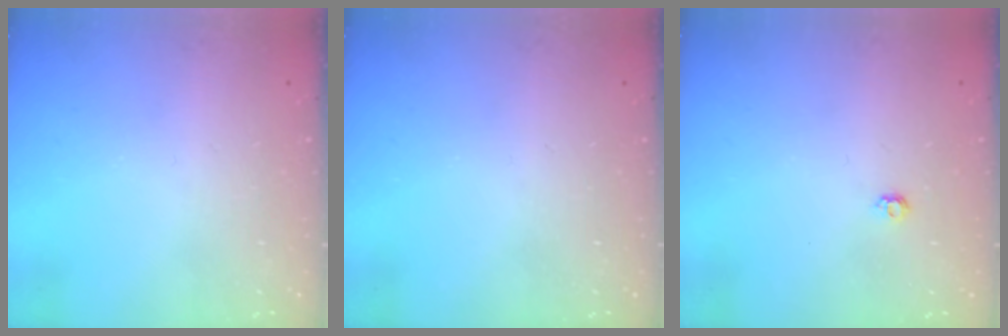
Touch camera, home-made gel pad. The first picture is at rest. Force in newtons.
{"total": 0.0}
{"total": 3.9, "press": 3.8, "slide": 0.5}